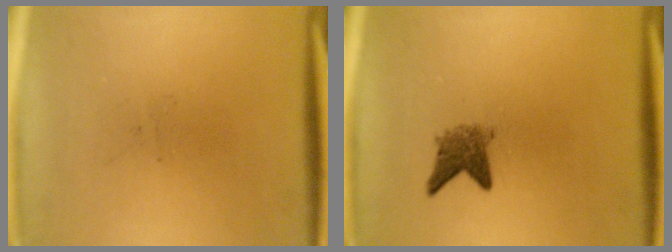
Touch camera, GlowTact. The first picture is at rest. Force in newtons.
{"total": 3.0}